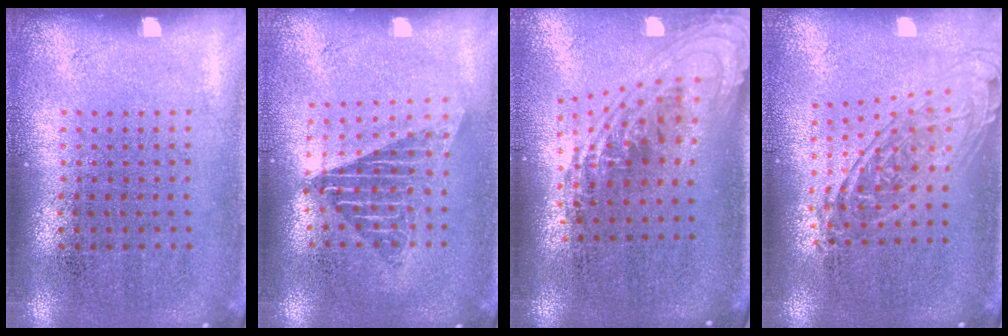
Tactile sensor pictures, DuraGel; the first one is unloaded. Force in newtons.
{"total": 1.6, "press": 1.4, "slide": 0.9}
{"total": 2.4, "press": 1.7, "slide": 1.7}
{"total": 1.7, "press": 1.3, "slide": 1.1}